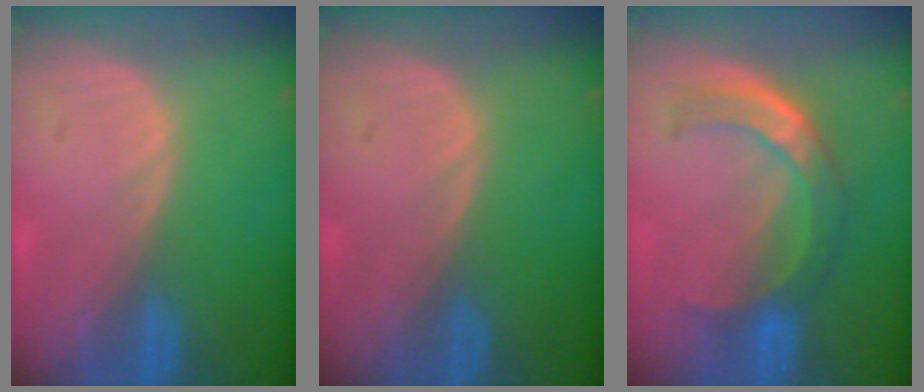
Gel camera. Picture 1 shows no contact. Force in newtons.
{"total": 0.0}
{"total": 8.1, "press": 6.8, "slide": 4.4}